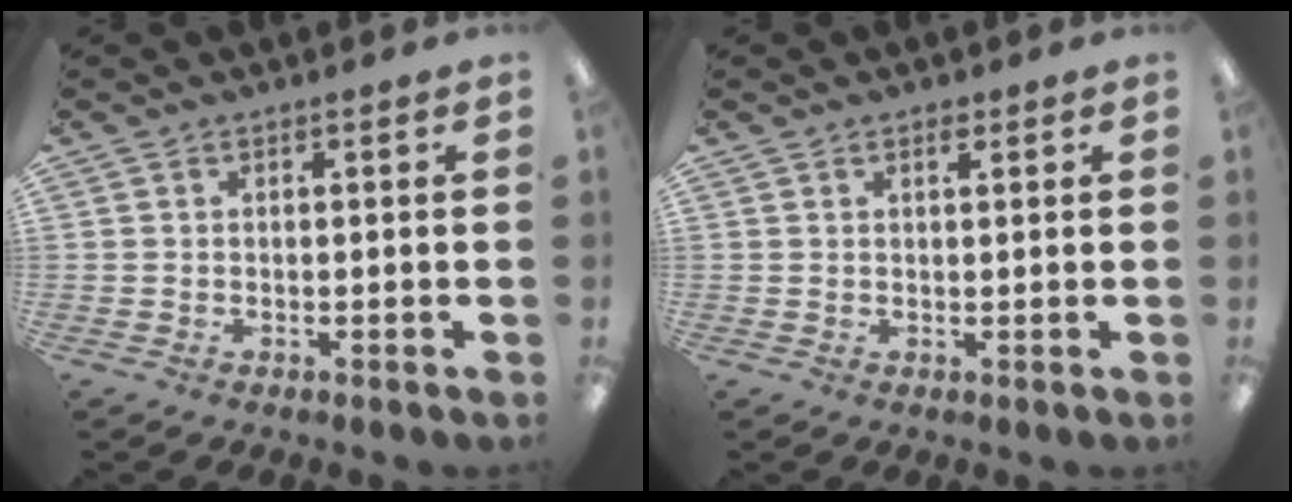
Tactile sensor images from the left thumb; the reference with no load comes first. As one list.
[{"total": 1.2, "force": [1.0, 0.4, 0.6], "torque": [-0.005, -0.003, 0.017]}]